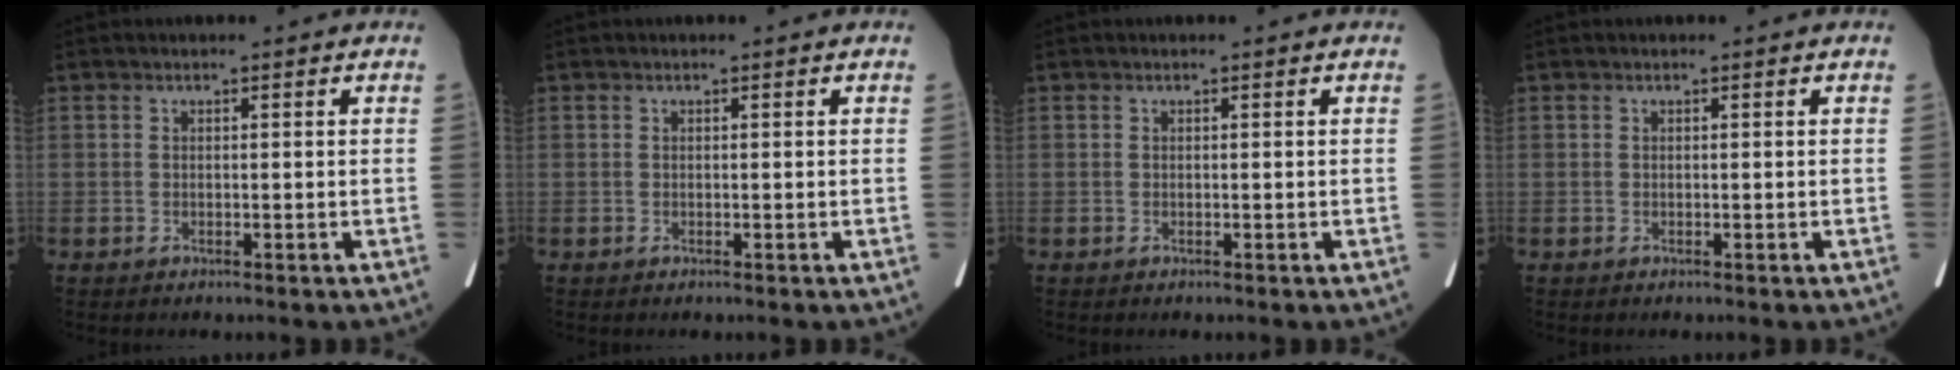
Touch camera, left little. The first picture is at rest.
{"total": 0.0}
{"total": 0.0}
{"total": 0.0}